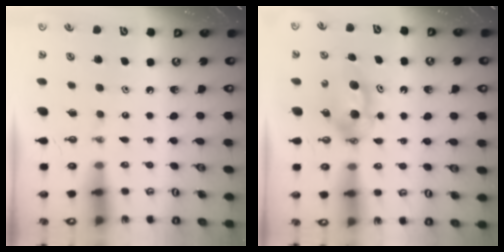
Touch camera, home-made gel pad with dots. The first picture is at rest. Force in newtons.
{"total": 6.2, "press": 5.9, "slide": 2.0}